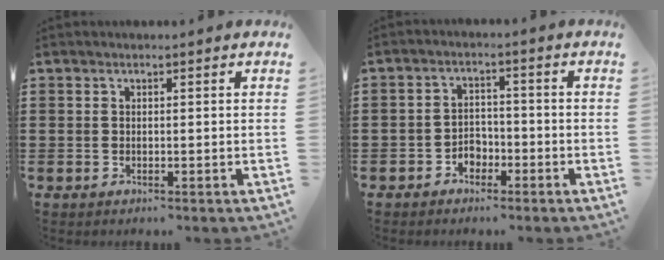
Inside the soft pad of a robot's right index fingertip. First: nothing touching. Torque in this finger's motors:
{"motor_torque": [0.81, 0.81, 0.01, -0.08]}